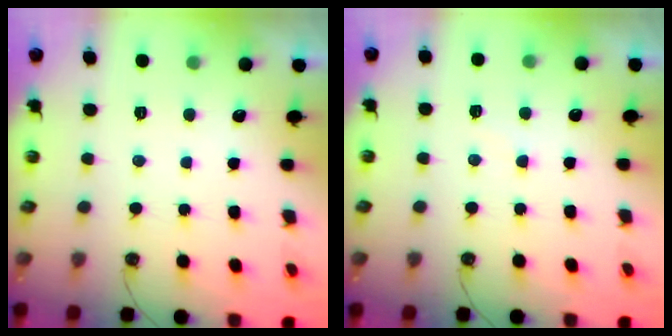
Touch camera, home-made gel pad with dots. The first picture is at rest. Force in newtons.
{"total": 5.1, "press": 5.0, "slide": 0.6}